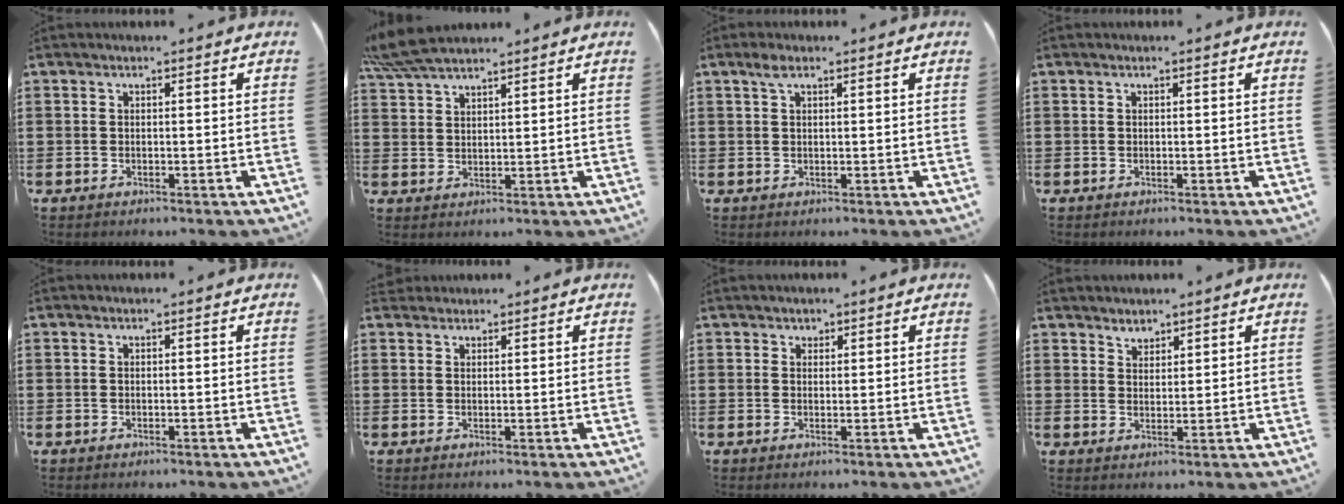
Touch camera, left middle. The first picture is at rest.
{"total": 6.1, "force": [5.2, 1.0, 2.9], "torque": [-0.071, -0.009, 0.101]}
{"total": 1.7, "force": [0.8, 0.7, 1.3], "torque": [-0.031, 0.002, 0.015]}
{"total": 0.0}
{"total": 0.0}
{"total": 1.5, "force": [1.4, 0.5, 0.2], "torque": [-0.008, 0.001, 0.030]}
{"total": 1.1, "force": [1.0, 0.5, 0.0], "torque": [-0.004, -0.002, 0.021]}
{"total": 2.2, "force": [2.1, 0.6, 0.0], "torque": [-0.005, -0.004, 0.043]}